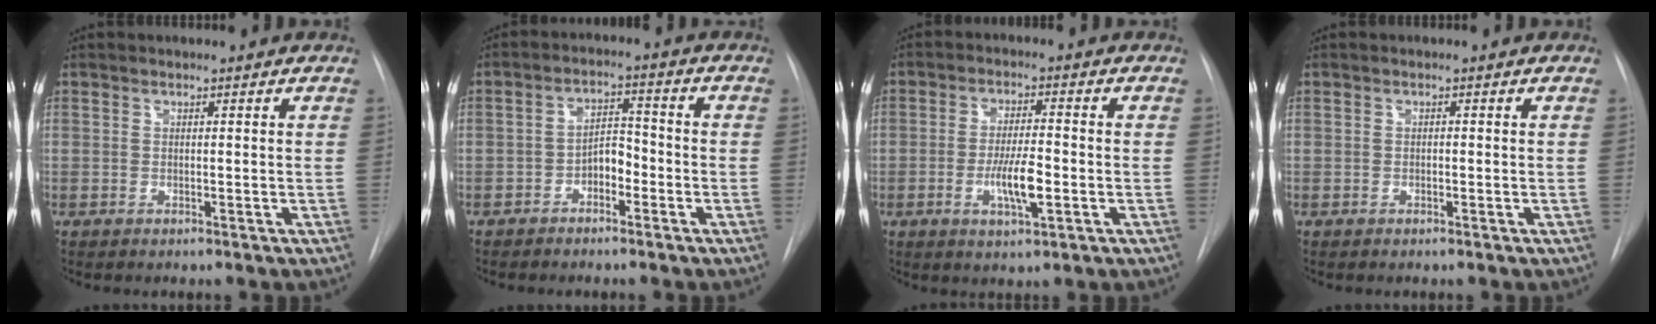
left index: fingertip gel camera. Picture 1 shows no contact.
{"total": 4.0, "force": [-2.1, 2.1, 2.8], "torque": [-0.048, 0.014, -0.039]}
{"total": 6.3, "force": [-1.7, 1.3, 6.0], "torque": [-0.112, -0.007, -0.029]}
{"total": 0.0}